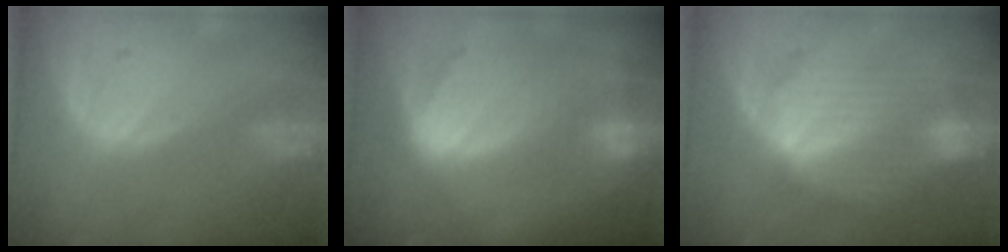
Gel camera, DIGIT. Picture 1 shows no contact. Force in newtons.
{"total": 10.3, "press": 8.7, "slide": 5.6}
{"total": 7.8, "press": 7.8, "slide": 0.1}